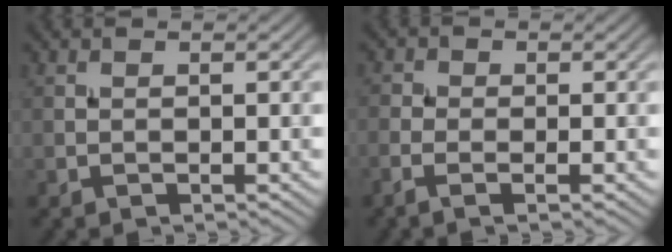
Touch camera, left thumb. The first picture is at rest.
{"total": 2.3, "force": [-1.1, 0.9, 1.8], "torque": [-0.044, -0.001, -0.031]}